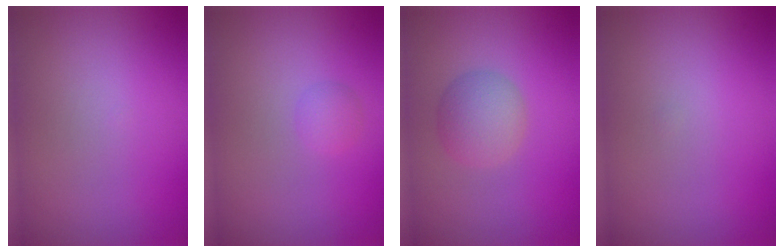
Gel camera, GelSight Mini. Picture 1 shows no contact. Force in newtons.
{"total": 1.1, "press": 1.1, "slide": 0.1}
{"total": 3.0, "press": 3.0, "slide": 0.0}
{"total": 0.0}